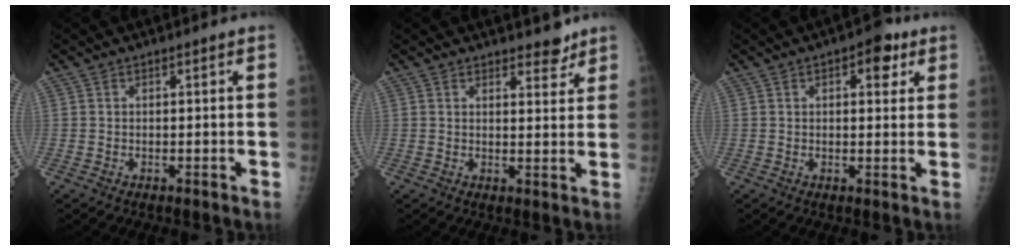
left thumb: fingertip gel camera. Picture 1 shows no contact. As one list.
[{"total": 3.5, "force": [3.0, 1.5, 1.2], "torque": [0.002, -0.022, 0.041]}, {"total": 5.6, "force": [2.6, 3.0, 4.0], "torque": [-0.027, -0.004, 0.026]}]